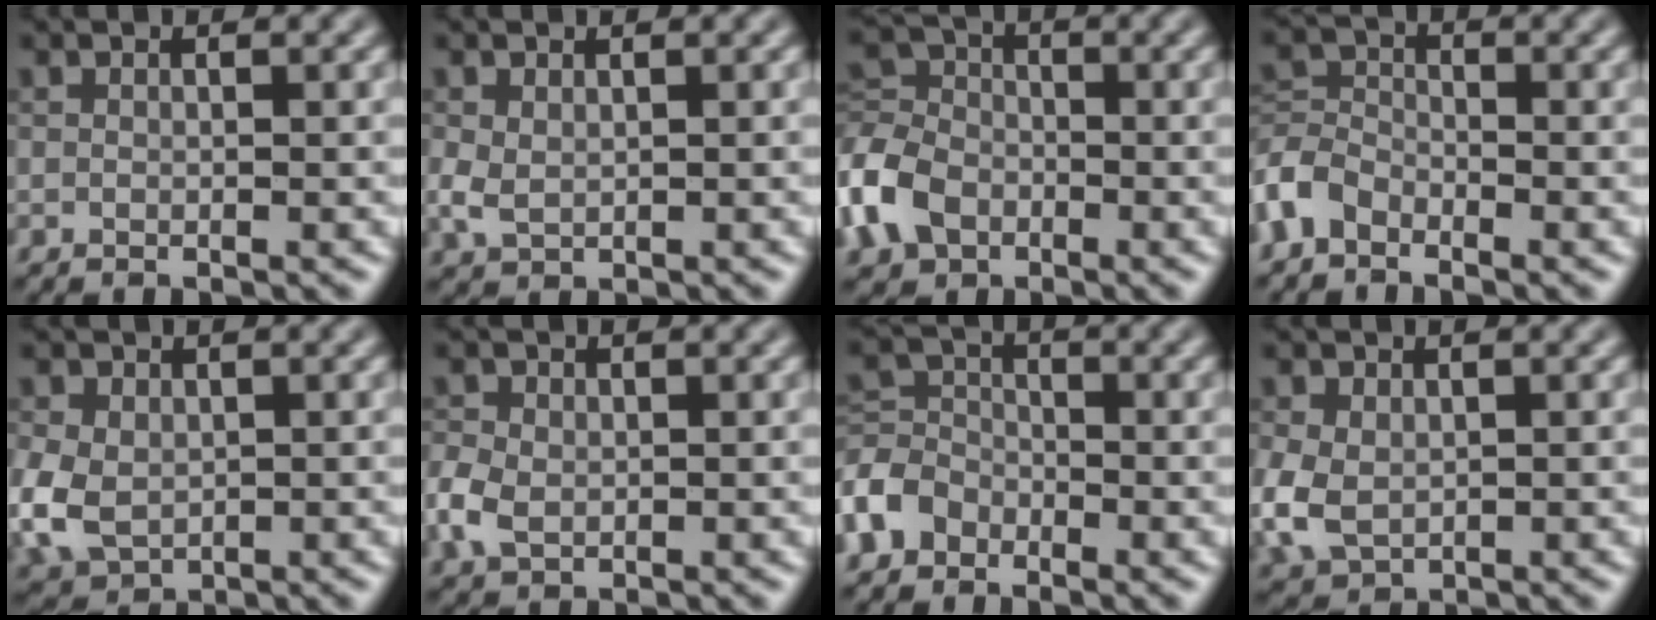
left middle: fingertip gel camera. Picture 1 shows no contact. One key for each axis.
{"total": 1.9, "fx": 0.1, "fy": 1.5, "fz": 1.2, "tx": -0.032, "ty": 0.000, "tz": 0.006}
{"total": 6.2, "fx": -3.0, "fy": 4.6, "fz": 2.8, "tx": -0.065, "ty": 0.005, "tz": -0.080}
{"total": 3.2, "fx": -2.1, "fy": 2.0, "fz": 1.4, "tx": -0.032, "ty": 0.007, "tz": -0.057}
{"total": 5.3, "fx": -0.6, "fy": 4.1, "fz": 3.3, "tx": -0.086, "ty": -0.007, "tz": -0.014}
{"total": 3.0, "fx": -0.6, "fy": 2.4, "fz": 1.7, "tx": -0.042, "ty": 0.000, "tz": -0.014}
{"total": 3.9, "fx": -2.3, "fy": 2.8, "fz": 1.3, "tx": -0.029, "ty": 0.007, "tz": -0.062}
{"total": 4.6, "fx": -0.5, "fy": 3.5, "fz": 2.9, "tx": -0.077, "ty": -0.006, "tz": -0.010}